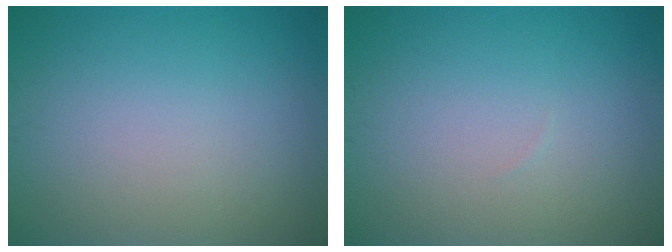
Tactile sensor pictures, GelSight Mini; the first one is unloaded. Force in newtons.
{"total": 0.0}